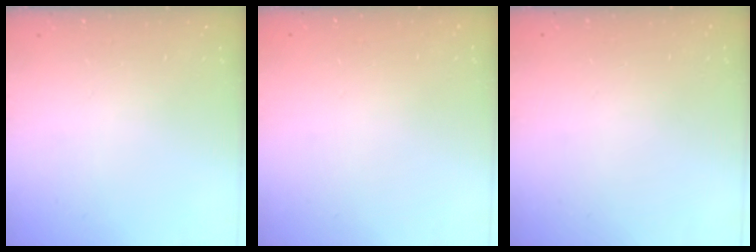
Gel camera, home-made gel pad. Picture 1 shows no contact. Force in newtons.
{"total": 0.0}
{"total": 0.0}